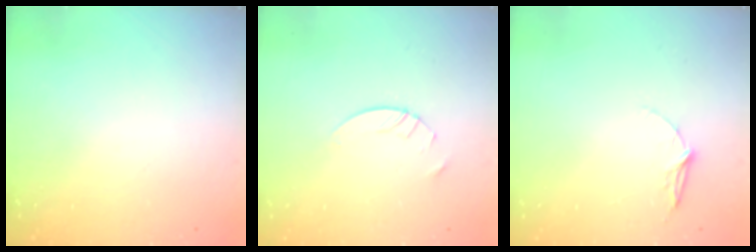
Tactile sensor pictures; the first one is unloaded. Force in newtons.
{"total": 2.4, "press": 2.4, "slide": 0.1}
{"total": 5.4, "press": 5.4, "slide": 0.5}